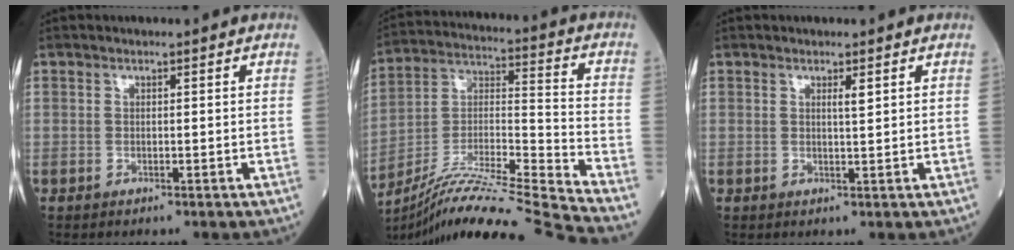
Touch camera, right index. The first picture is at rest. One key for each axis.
{"total": 22.1, "fx": -19.8, "fy": -3.0, "fz": 9.4, "tx": -0.187, "ty": -0.017, "tz": -0.340}
{"total": 1.2, "fx": 0.6, "fy": 0.0, "fz": 1.0, "tx": -0.019, "ty": -0.004, "tz": 0.009}